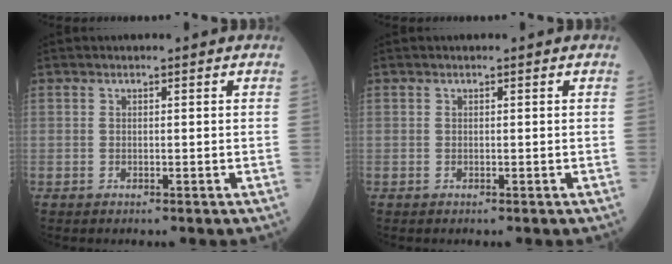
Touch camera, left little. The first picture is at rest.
{"total": 0.0}